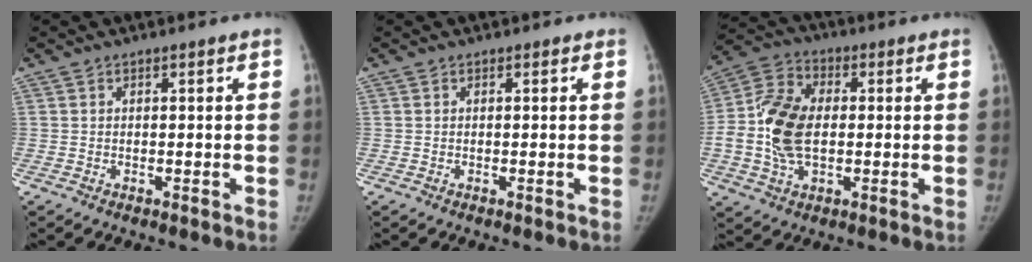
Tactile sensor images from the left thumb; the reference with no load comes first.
{"total": 0.0}
{"total": 13.9, "force": [-0.4, 8.8, 10.7], "torque": [-0.211, 0.019, -0.010]}